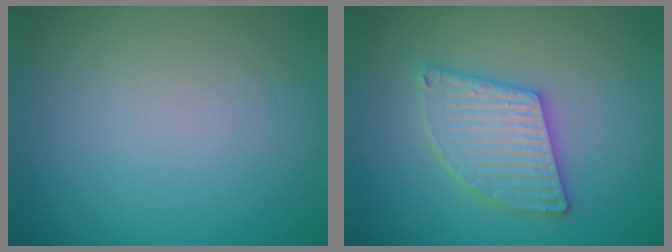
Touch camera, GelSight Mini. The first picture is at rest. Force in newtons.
{"total": 4.9, "press": 4.9, "slide": 0.5}